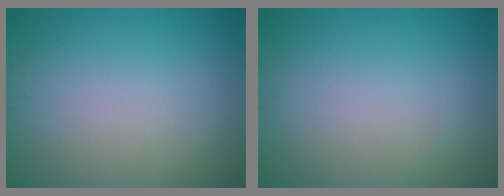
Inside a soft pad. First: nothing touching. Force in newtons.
{"total": 0.0}